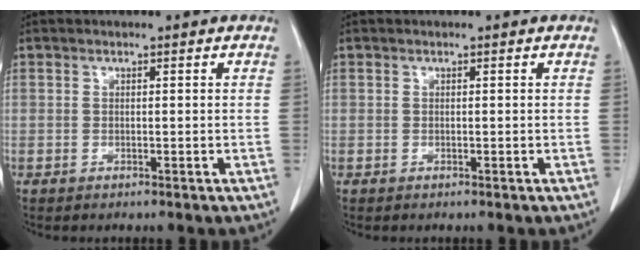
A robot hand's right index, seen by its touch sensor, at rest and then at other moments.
{"total": 0.0}